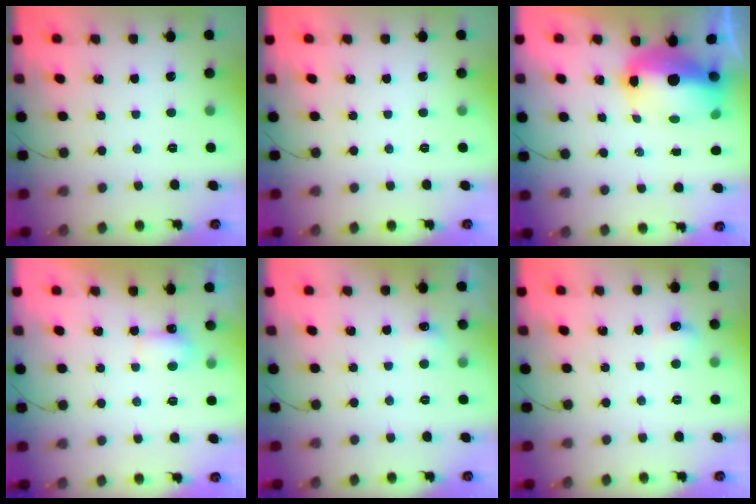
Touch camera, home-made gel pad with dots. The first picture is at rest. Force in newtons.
{"total": 0.0}
{"total": 11.3, "press": 11.0, "slide": 2.4}
{"total": 3.2, "press": 3.0, "slide": 1.1}
{"total": 12.4, "press": 4.3, "slide": 11.6}
{"total": 4.6, "press": 4.0, "slide": 2.3}